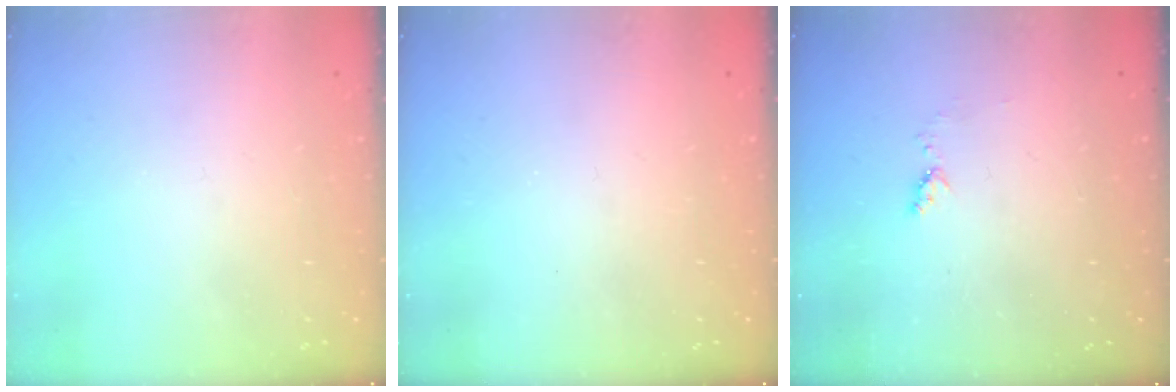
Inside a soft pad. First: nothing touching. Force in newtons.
{"total": 0.0}
{"total": 4.8, "press": 4.8, "slide": 0.6}